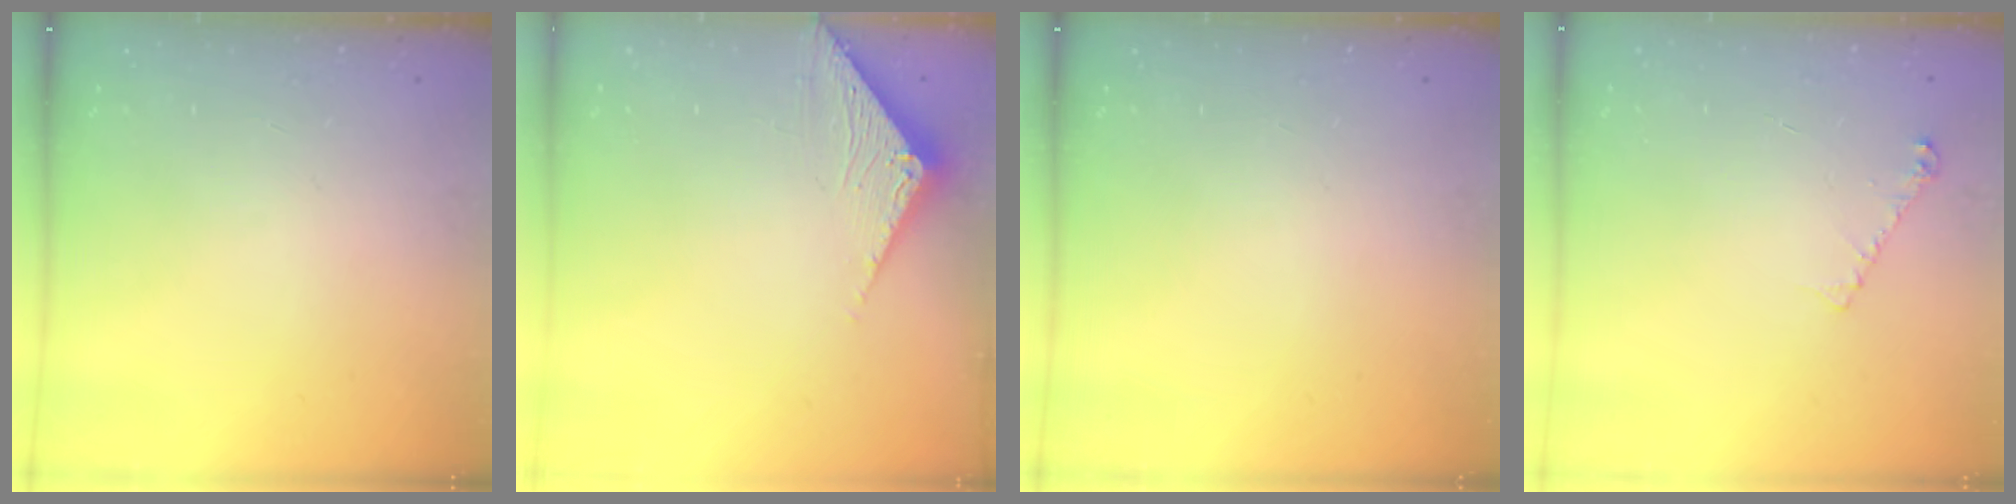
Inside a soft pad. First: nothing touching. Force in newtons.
{"total": 3.3, "press": 3.3, "slide": 0.2}
{"total": 0.0}
{"total": 4.0, "press": 3.9, "slide": 0.5}